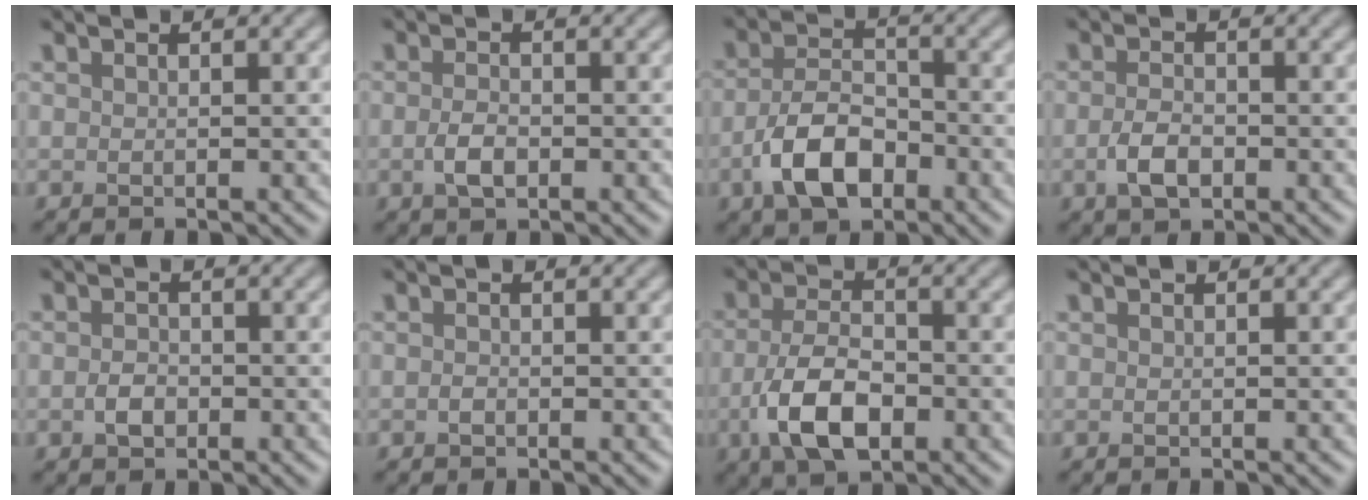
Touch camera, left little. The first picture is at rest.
{"total": 1.9, "force": [-0.6, 1.1, 1.5], "torque": [-0.035, -0.001, -0.014]}
{"total": 5.8, "force": [-2.6, 3.3, 4.1], "torque": [-0.079, -0.001, -0.052]}
{"total": 2.5, "force": [-0.9, 1.4, 1.9], "torque": [-0.039, -0.001, -0.019]}
{"total": 1.7, "force": [-0.6, 1.2, 1.1], "torque": [-0.023, -0.002, -0.015]}
{"total": 0.6, "force": [-0.3, 0.4, 0.3], "torque": [-0.007, -0.002, -0.009]}
{"total": 6.0, "force": [-2.1, 3.1, 4.7], "torque": [-0.101, -0.008, -0.042]}
{"total": 0.0}